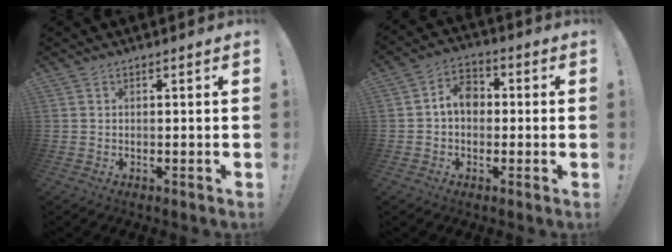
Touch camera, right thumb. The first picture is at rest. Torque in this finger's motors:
{"motor_torque": [-0.03, 0.03, 0.00, 0.00, 0.00]}